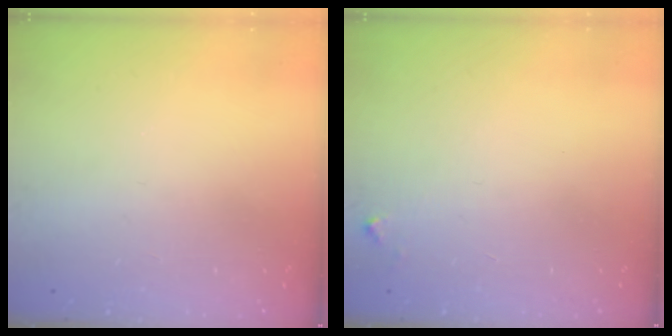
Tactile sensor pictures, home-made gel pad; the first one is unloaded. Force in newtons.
{"total": 3.1, "press": 3.1, "slide": 0.1}